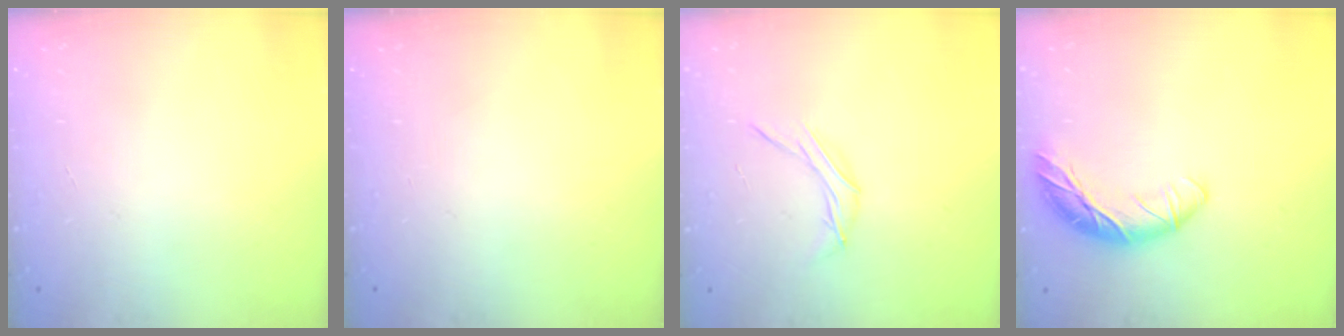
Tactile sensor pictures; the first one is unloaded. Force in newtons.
{"total": 0.0}
{"total": 6.0, "press": 5.9, "slide": 1.0}
{"total": 11.6, "press": 11.4, "slide": 2.2}